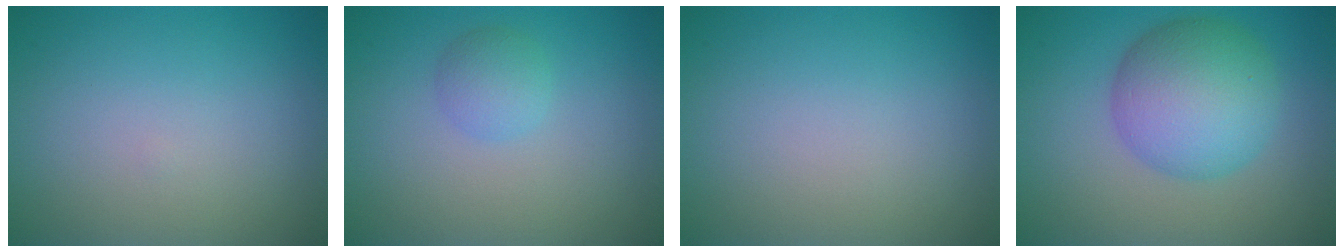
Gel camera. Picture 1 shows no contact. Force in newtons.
{"total": 1.9, "press": 1.9, "slide": 0.1}
{"total": 0.0}
{"total": 7.5, "press": 7.5, "slide": 0.0}